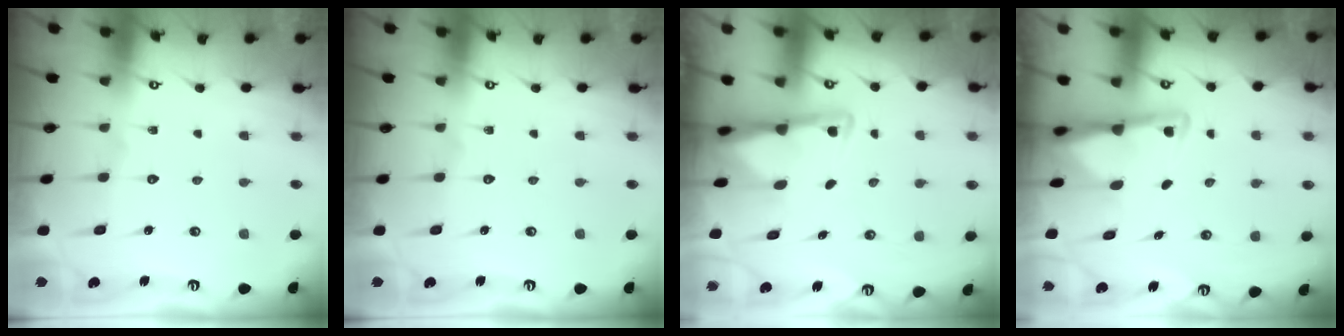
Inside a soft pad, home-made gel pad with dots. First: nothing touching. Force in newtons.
{"total": 0.0}
{"total": 3.0, "press": 3.0, "slide": 0.6}
{"total": 2.8, "press": 2.7, "slide": 0.7}